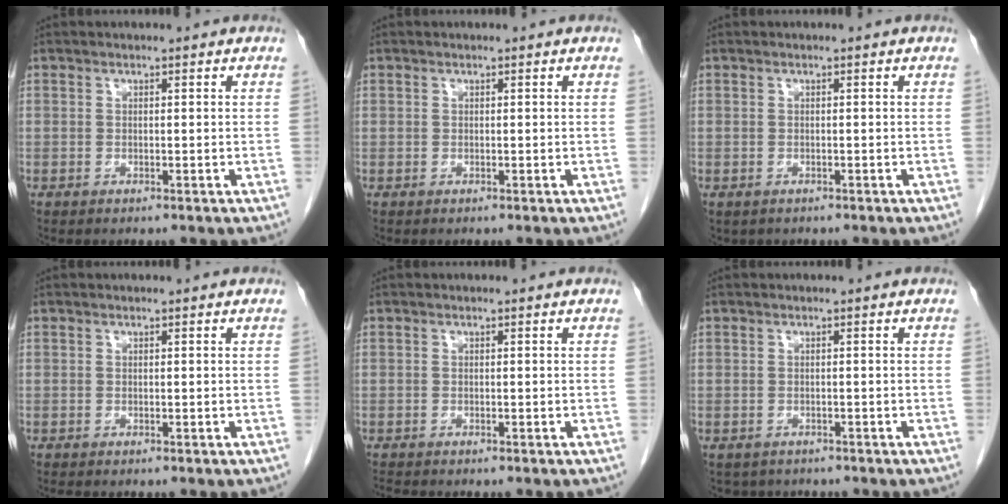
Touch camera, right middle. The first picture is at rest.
{"total": 0.0}
{"total": 1.0, "force": [-0.6, 0.7, 0.1], "torque": [-0.010, 0.002, -0.004]}
{"total": 0.0}
{"total": 0.9, "force": [-0.9, -0.1, 0.1], "torque": [-0.009, -0.005, -0.017]}
{"total": 3.3, "force": [-2.8, 1.8, 0.2], "torque": [-0.002, 0.001, -0.038]}